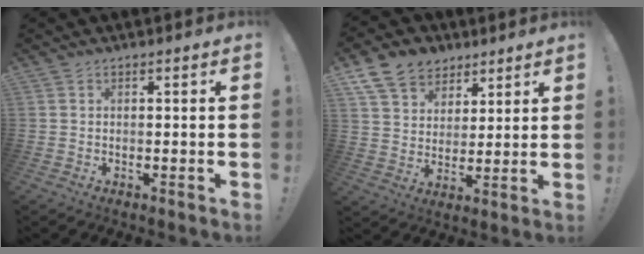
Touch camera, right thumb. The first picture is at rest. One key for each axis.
{"total": 11.8, "fx": 7.4, "fy": 8.5, "fz": 3.5, "tx": -0.058, "ty": -0.047, "tz": 0.148}